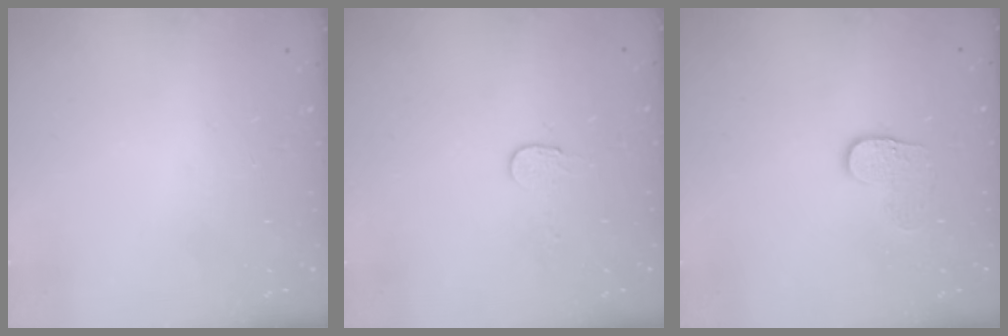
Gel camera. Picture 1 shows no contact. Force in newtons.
{"total": 2.7, "press": 2.7, "slide": 0.2}
{"total": 4.0, "press": 4.0, "slide": 0.4}